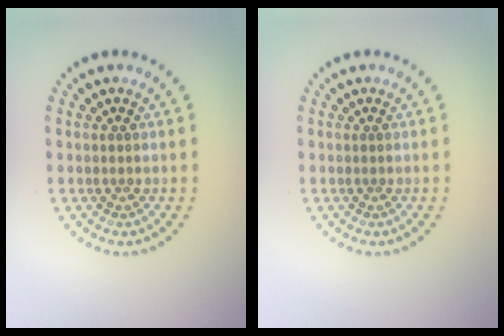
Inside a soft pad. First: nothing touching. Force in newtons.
{"total": 0.0}